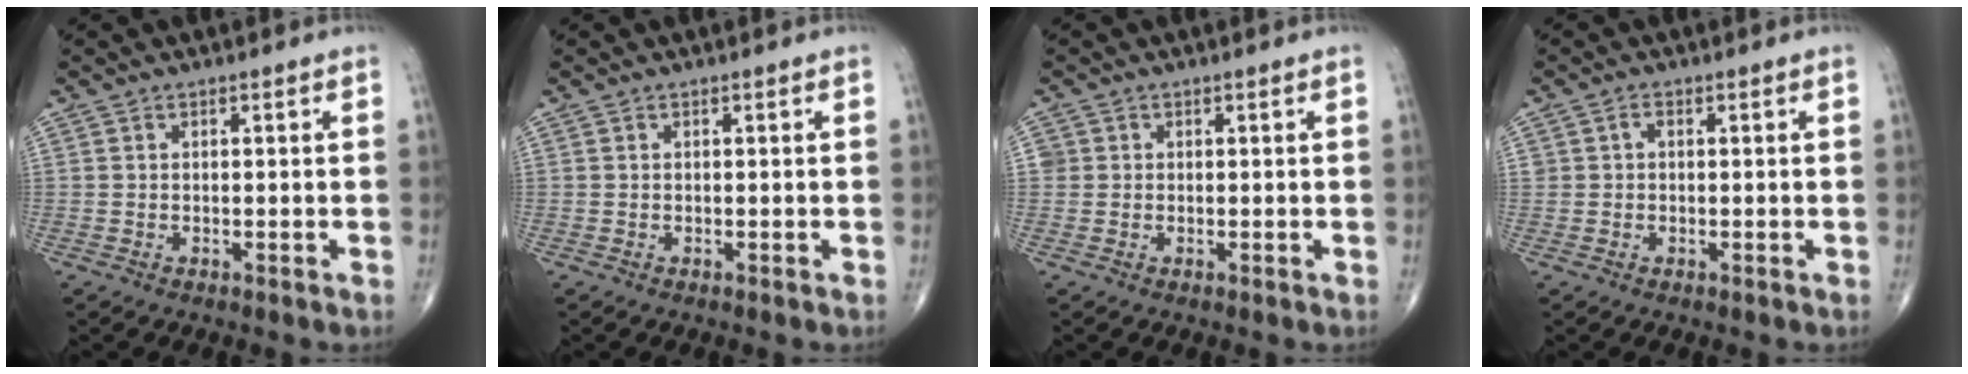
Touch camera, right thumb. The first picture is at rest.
{"total": 0.0}
{"total": 1.5, "force": [0.2, 1.5, 0.2], "torque": [0.008, 0.003, 0.002]}
{"total": 1.2, "force": [0.2, 0.9, 0.7], "torque": [-0.007, 0.004, 0.002]}